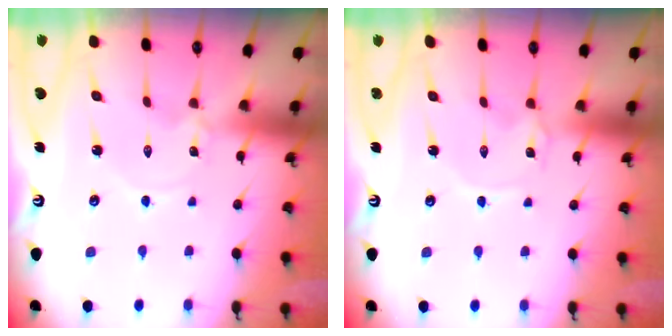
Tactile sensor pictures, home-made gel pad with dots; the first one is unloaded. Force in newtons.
{"total": 0.8, "press": 0.7, "slide": 0.3}